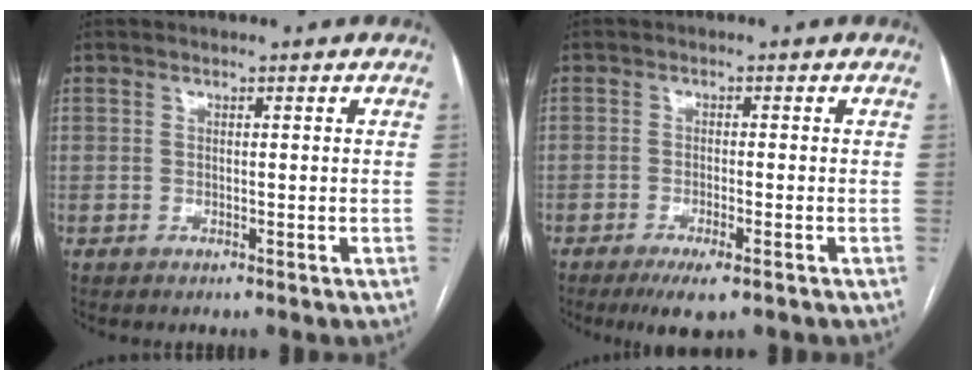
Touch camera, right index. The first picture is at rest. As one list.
[{"total": 4.3, "force": [-2.6, 0.7, 3.4], "torque": [-0.060, -0.011, -0.040]}]